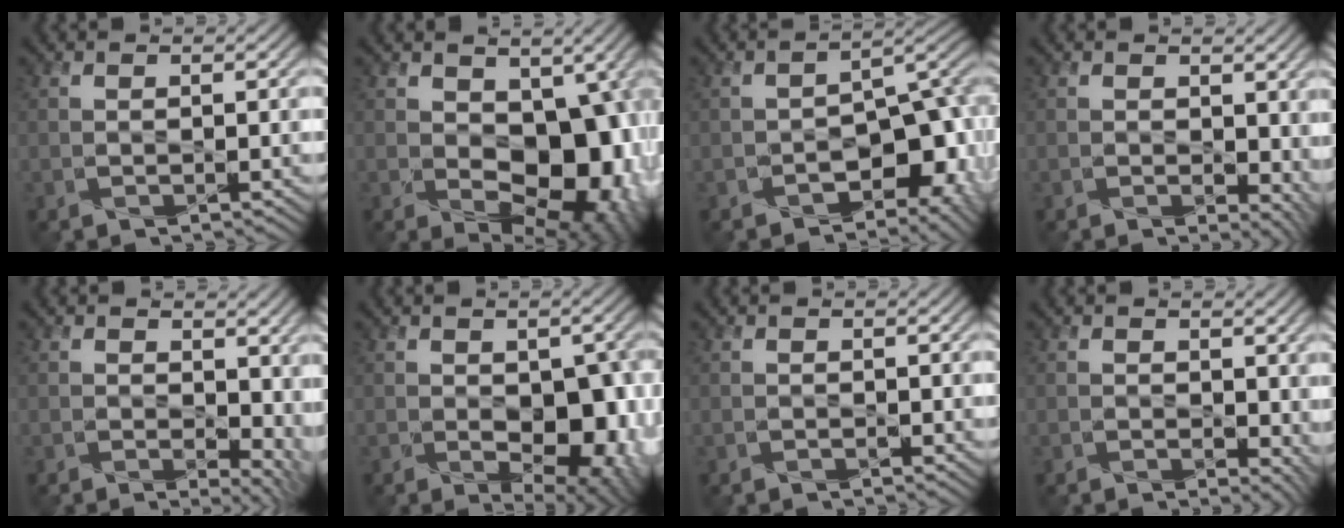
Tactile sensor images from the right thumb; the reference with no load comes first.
{"total": 11.3, "force": [0.0, 7.4, 8.5], "torque": [-0.123, -0.021, 0.012]}
{"total": 9.9, "force": [-4.7, 6.0, 6.3], "torque": [-0.076, -0.028, -0.074]}
{"total": 5.5, "force": [0.5, 3.8, 3.9], "torque": [-0.049, -0.019, 0.021]}
{"total": 8.1, "force": [0.8, 5.5, 5.9], "torque": [-0.080, -0.028, 0.039]}
{"total": 10.3, "force": [-2.1, 6.0, 8.1], "torque": [-0.108, -0.041, -0.010]}
{"total": 0.5, "force": [0.0, 0.4, 0.3], "torque": [-0.006, 0.000, 0.001]}
{"total": 4.2, "force": [0.4, 2.9, 3.0], "torque": [-0.040, -0.015, 0.015]}